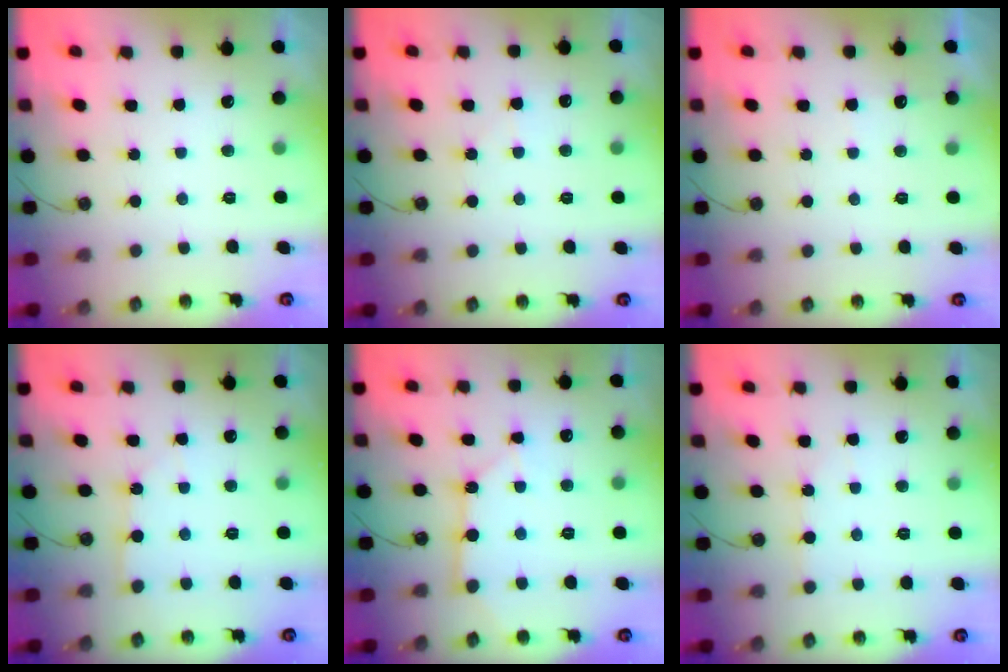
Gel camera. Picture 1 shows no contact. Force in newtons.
{"total": 3.7, "press": 3.6, "slide": 0.5}
{"total": 5.1, "press": 5.0, "slide": 0.8}
{"total": 3.2, "press": 3.1, "slide": 0.5}
{"total": 6.0, "press": 6.0, "slide": 0.4}
{"total": 3.0, "press": 3.0, "slide": 0.4}